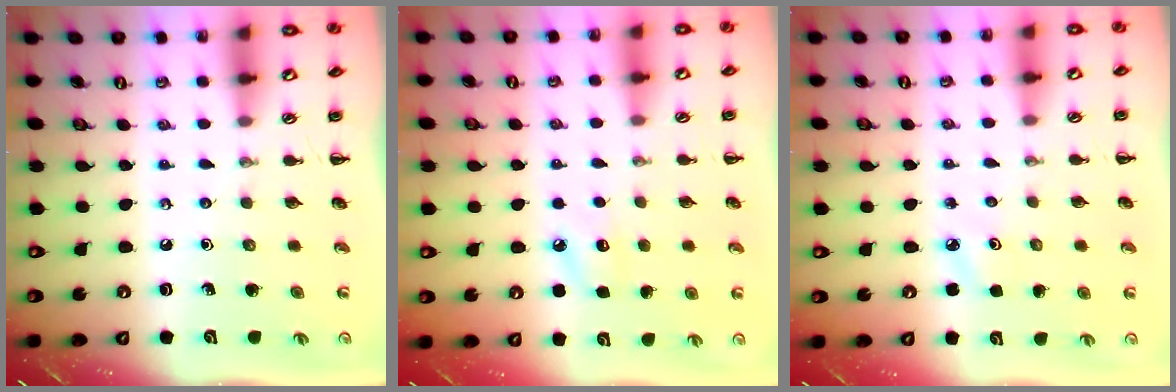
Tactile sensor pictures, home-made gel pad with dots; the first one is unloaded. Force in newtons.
{"total": 7.1, "press": 6.8, "slide": 2.0}
{"total": 3.4, "press": 3.2, "slide": 1.0}